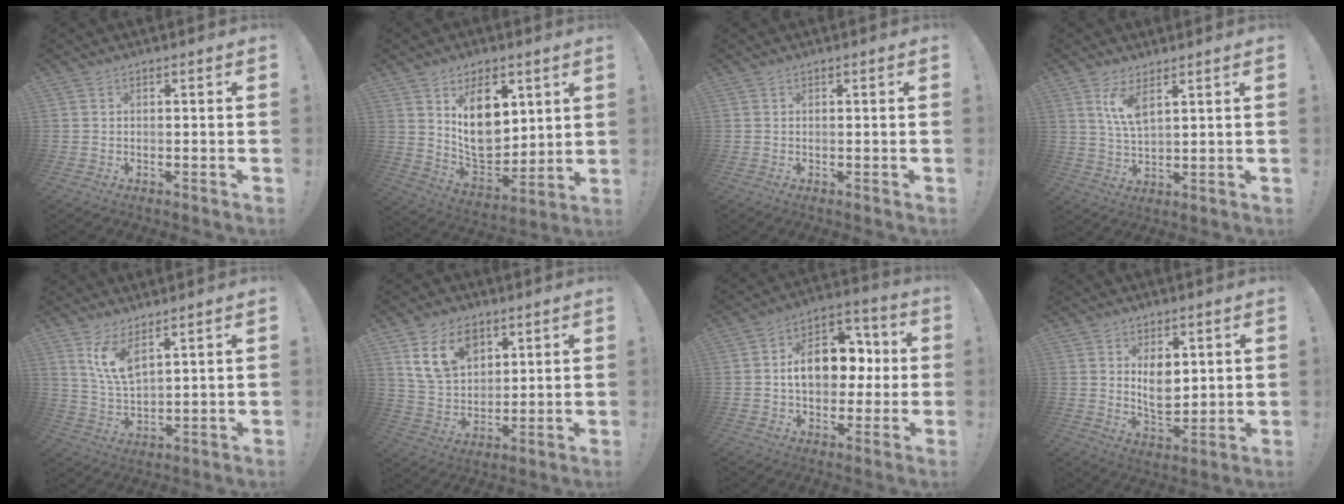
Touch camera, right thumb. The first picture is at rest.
{"total": 15.8, "force": [6.8, 10.2, 10.0], "torque": [-0.151, -0.048, 0.127]}
{"total": 0.0}
{"total": 7.9, "force": [4.8, 2.5, 5.7], "torque": [-0.107, -0.021, 0.086]}
{"total": 9.1, "force": [6.1, 2.9, 6.1], "torque": [-0.120, -0.027, 0.113]}
{"total": 13.6, "force": [7.4, 9.2, 6.8], "torque": [-0.111, -0.027, 0.143]}
{"total": 15.0, "force": [1.0, 10.7, 10.5], "torque": [-0.147, 0.008, 0.021]}
{"total": 7.9, "force": [2.9, 5.4, 5.1], "torque": [-0.069, -0.023, 0.053]}